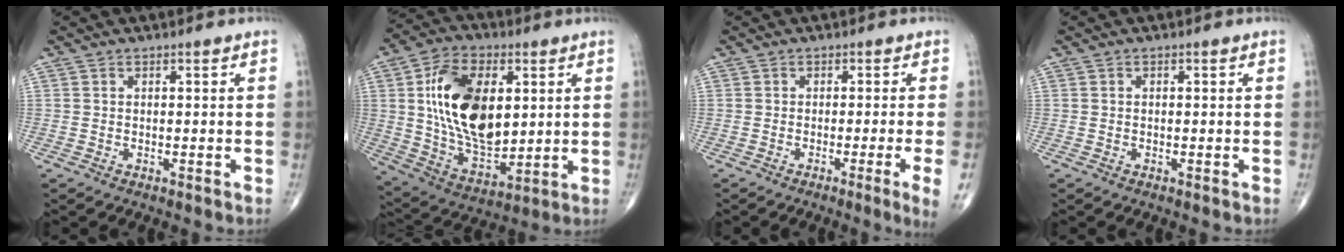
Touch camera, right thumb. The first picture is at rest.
{"total": 20.4, "force": [3.8, 11.9, 16.1], "torque": [-0.262, -0.020, 0.074]}
{"total": 4.6, "force": [-1.7, -0.8, 4.2], "torque": [-0.071, -0.010, -0.028]}
{"total": 0.0}